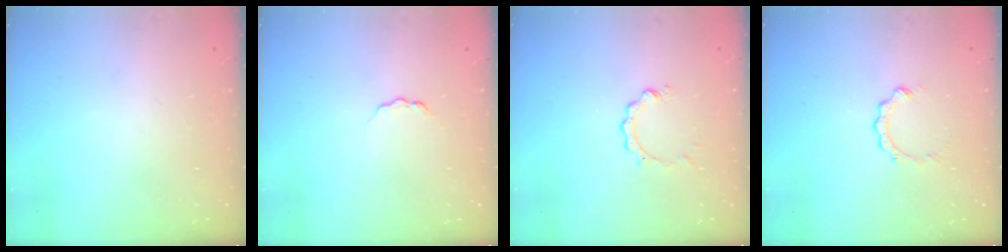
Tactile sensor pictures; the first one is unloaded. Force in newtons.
{"total": 3.7, "press": 3.7, "slide": 0.5}
{"total": 2.1, "press": 2.1, "slide": 0.2}
{"total": 2.5, "press": 2.5, "slide": 0.4}